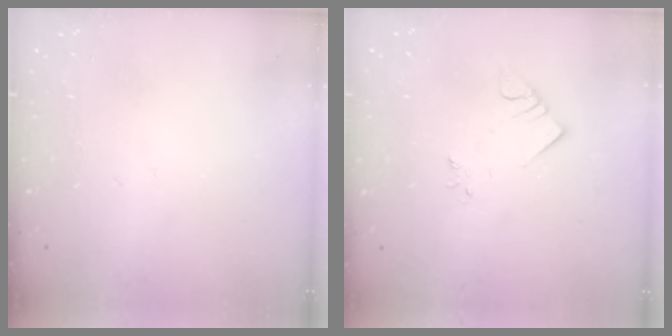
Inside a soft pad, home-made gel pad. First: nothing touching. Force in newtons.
{"total": 3.2, "press": 3.2, "slide": 0.1}